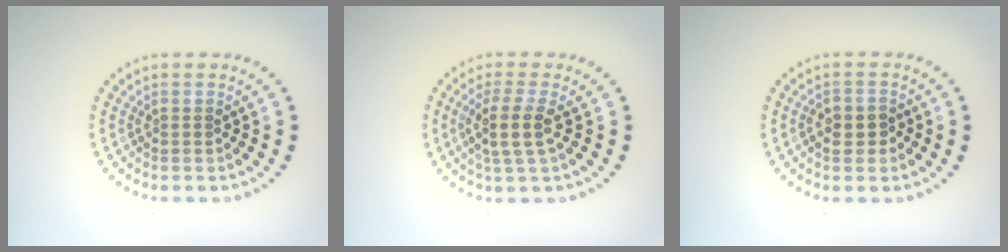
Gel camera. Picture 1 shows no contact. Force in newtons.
{"total": 2.8, "press": 2.3, "slide": 1.6}
{"total": 2.1, "press": 2.0, "slide": 0.7}